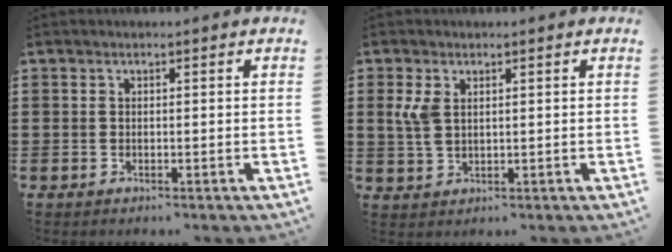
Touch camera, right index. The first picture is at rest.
{"total": 3.8, "force": [1.1, 2.3, 2.8], "torque": [-0.078, 0.002, 0.015]}